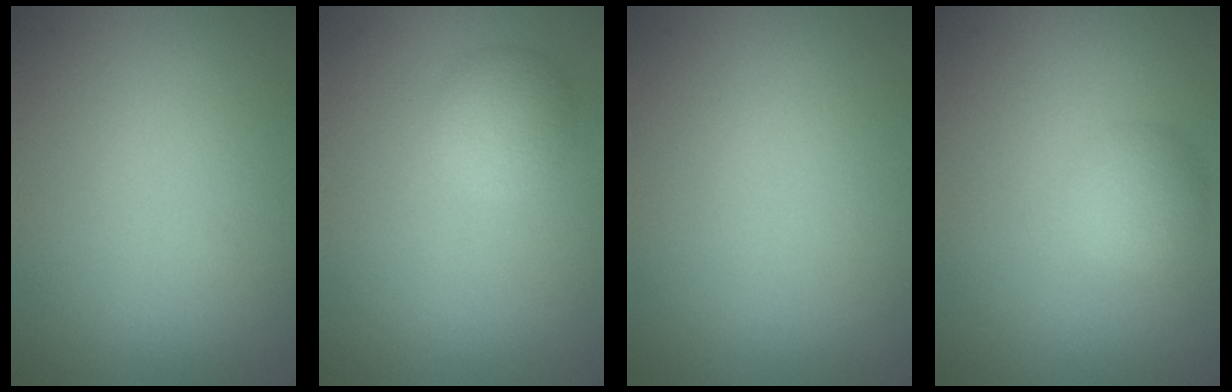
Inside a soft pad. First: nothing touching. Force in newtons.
{"total": 2.4, "press": 2.4, "slide": 0.1}
{"total": 0.0}
{"total": 2.3, "press": 2.3, "slide": 0.2}